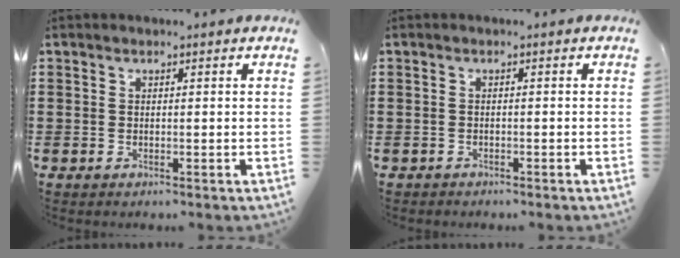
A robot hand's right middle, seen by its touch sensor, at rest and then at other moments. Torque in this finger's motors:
{"motor_torque": [0.05, 0.02, 0.01, -0.01]}